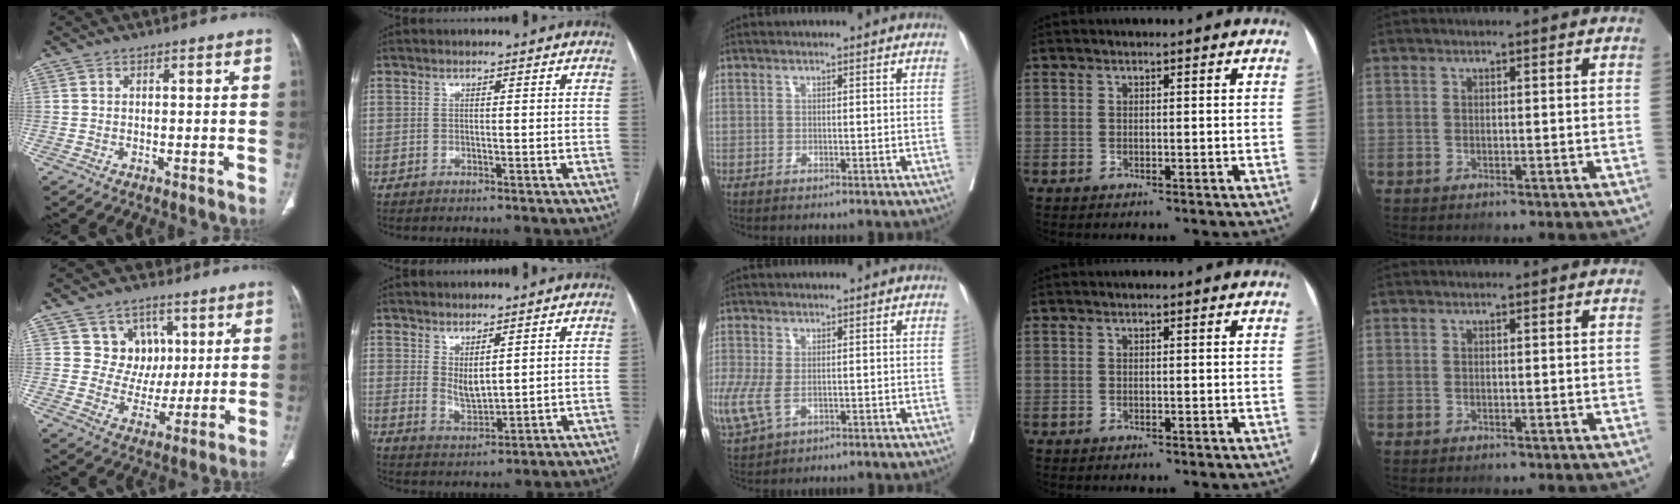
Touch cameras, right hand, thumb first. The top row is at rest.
{"thumb": {"total": 9.6, "force": [4.4, 8.4, 1.5], "torque": [0.017, -0.017, 0.077]}, "index": {"total": 3.5, "force": [1.6, 1.4, 2.8], "torque": [-0.057, -0.012, 0.042]}, "middle": {"total": 10.6, "force": [-2.7, 6.7, 7.7], "torque": [-0.217, -0.024, -0.039]}}